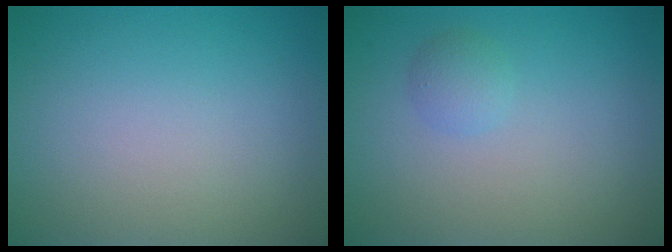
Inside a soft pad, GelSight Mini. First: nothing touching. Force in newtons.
{"total": 1.3, "press": 1.3, "slide": 0.1}